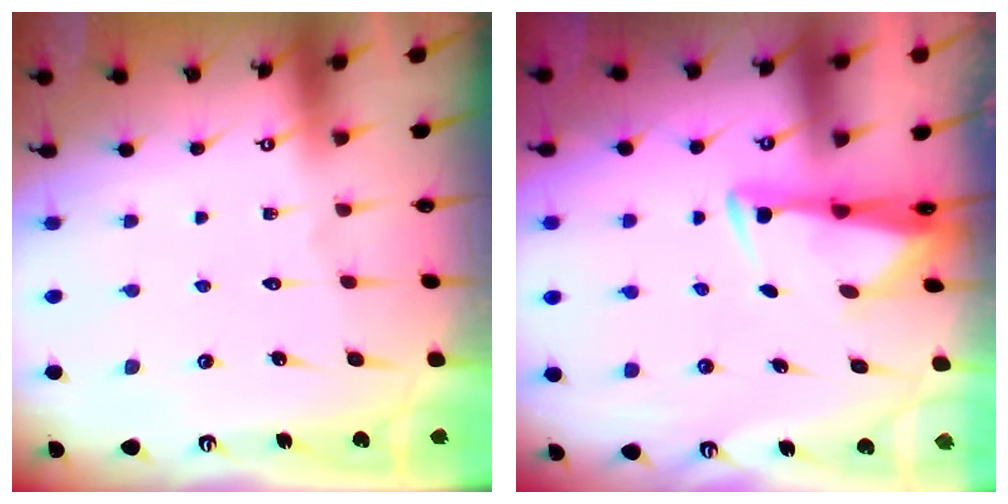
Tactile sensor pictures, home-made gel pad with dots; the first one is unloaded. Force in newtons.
{"total": 3.0, "press": 2.9, "slide": 0.9}